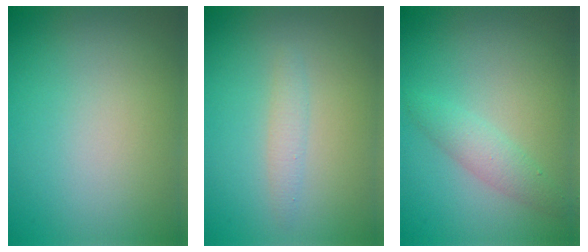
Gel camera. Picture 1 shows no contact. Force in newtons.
{"total": 1.3, "press": 1.3, "slide": 0.0}
{"total": 2.1, "press": 2.1, "slide": 0.1}